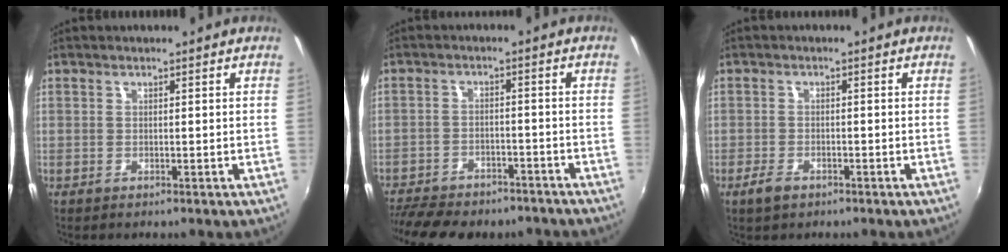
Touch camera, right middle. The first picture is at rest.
{"total": 15.4, "force": [-12.8, 5.9, 6.1], "torque": [-0.147, -0.015, -0.183]}
{"total": 2.9, "force": [-2.0, 1.5, 1.5], "torque": [-0.035, -0.003, -0.036]}